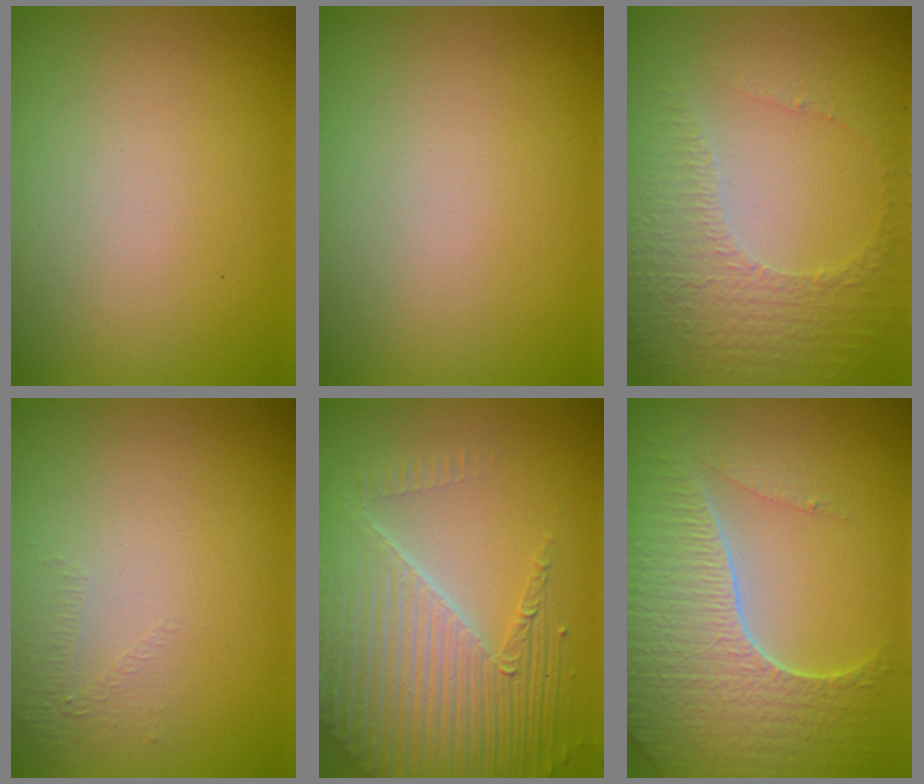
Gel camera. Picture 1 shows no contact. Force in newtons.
{"total": 0.0}
{"total": 4.4, "press": 3.1, "slide": 3.1}
{"total": 0.9, "press": 0.4, "slide": 0.8}
{"total": 7.9, "press": 5.5, "slide": 5.7}
{"total": 7.0, "press": 5.1, "slide": 4.8}